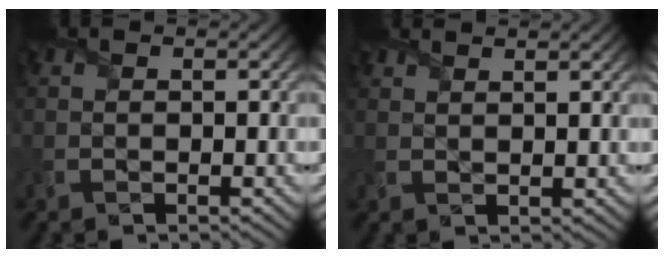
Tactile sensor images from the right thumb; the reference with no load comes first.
{"total": 1.9, "force": [1.8, -0.1, 0.7], "torque": [-0.015, -0.001, 0.035]}